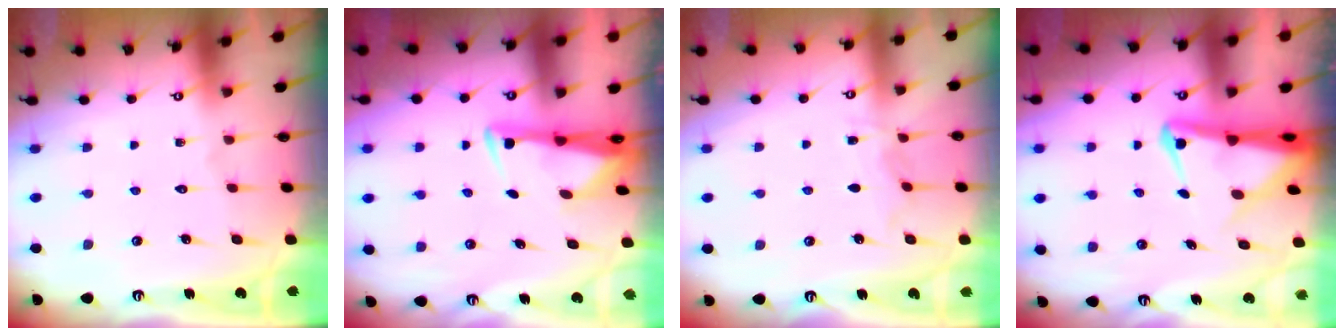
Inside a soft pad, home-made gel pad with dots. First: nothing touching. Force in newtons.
{"total": 2.9, "press": 2.8, "slide": 0.9}
{"total": 4.4, "press": 4.4, "slide": 0.1}
{"total": 4.3, "press": 4.2, "slide": 0.5}